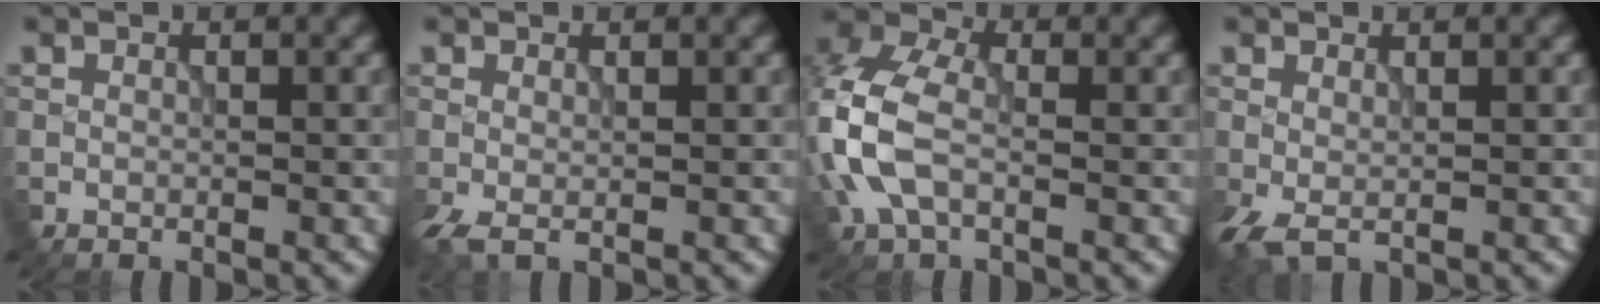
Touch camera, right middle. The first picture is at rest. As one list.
[{"total": 1.5, "force": [-0.3, 0.4, 1.5], "torque": [-0.038, -0.004, -0.009]}, {"total": 7.1, "force": [-1.3, 4.5, 5.3], "torque": [-0.142, 0.005, -0.040]}, {"total": 1.8, "force": [0.0, 0.6, 1.7], "torque": [-0.044, -0.003, -0.003]}]